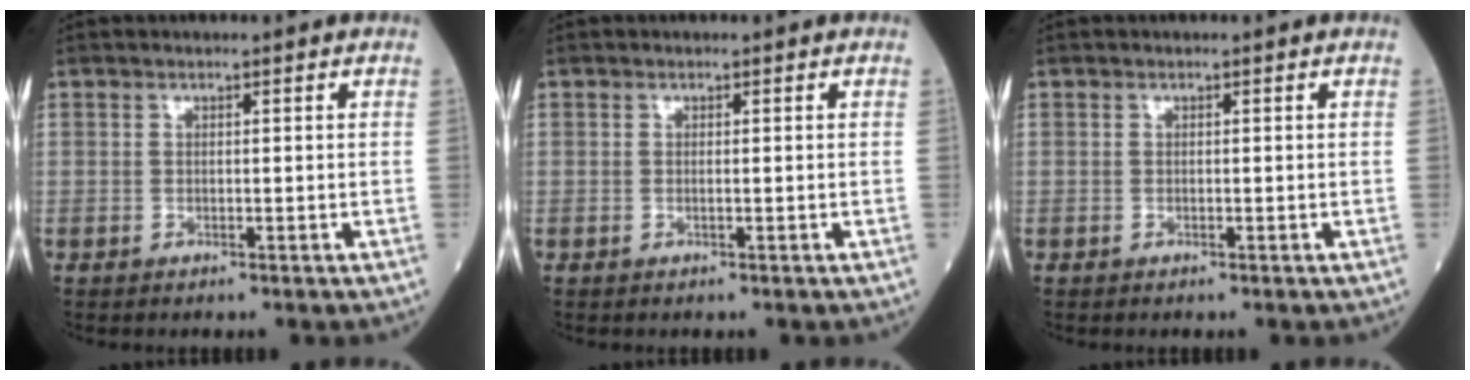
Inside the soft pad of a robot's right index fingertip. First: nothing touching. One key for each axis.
{"total": 0.0}
{"total": 0.0}